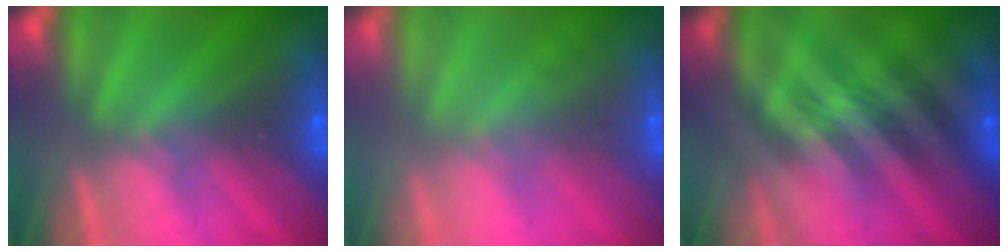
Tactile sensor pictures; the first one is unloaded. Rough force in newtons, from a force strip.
{"total": 2.5}
{"total": 2.3}